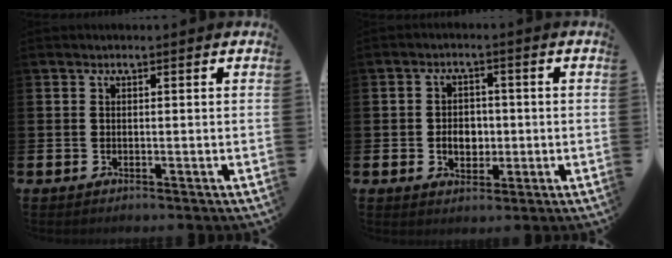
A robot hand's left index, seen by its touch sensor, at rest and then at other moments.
{"total": 3.8, "force": [-0.5, 3.0, 2.4], "torque": [-0.037, 0.002, -0.017]}